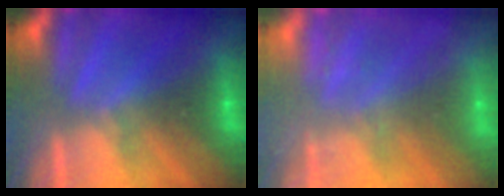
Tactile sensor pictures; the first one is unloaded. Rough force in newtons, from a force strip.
{"total": 2.4}